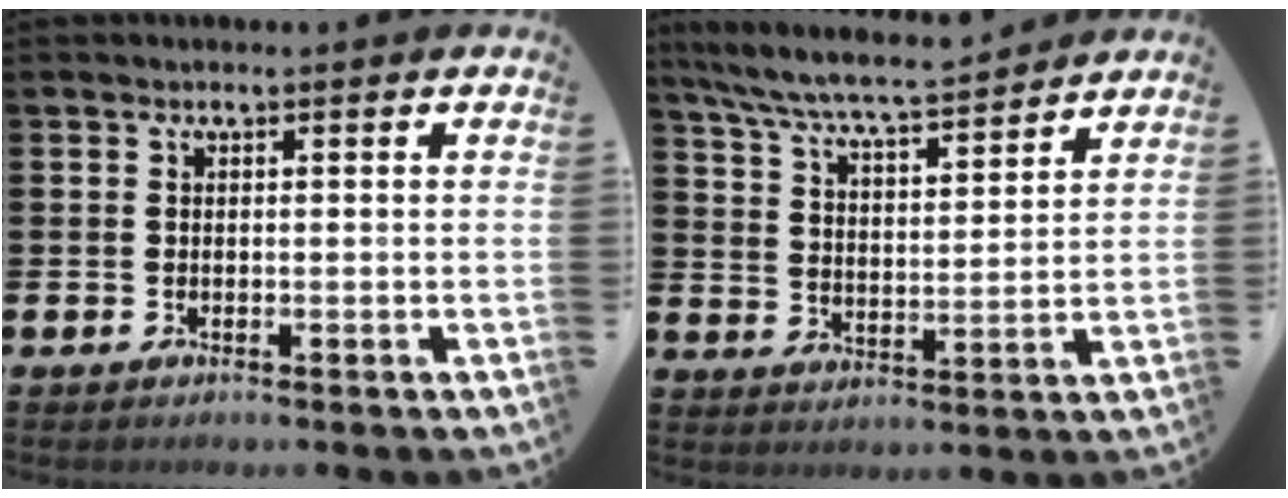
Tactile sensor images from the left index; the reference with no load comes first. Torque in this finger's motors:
{"motor_torque": [1.08, -1.06, 0.22, 0.21]}